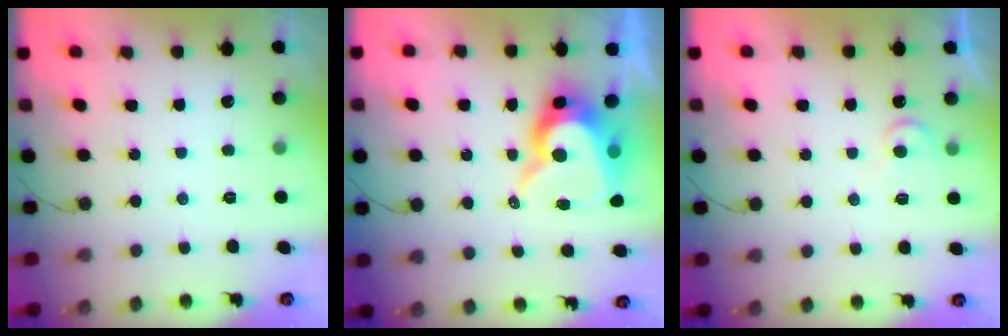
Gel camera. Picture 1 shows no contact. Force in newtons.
{"total": 12.3, "press": 12.2, "slide": 1.0}
{"total": 5.3, "press": 5.3, "slide": 0.4}